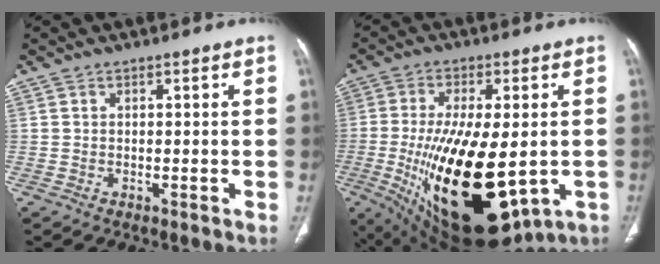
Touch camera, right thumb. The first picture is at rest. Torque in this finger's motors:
{"motor_torque": [3.08, 1.43, 2.77, 0.00, 1.00]}